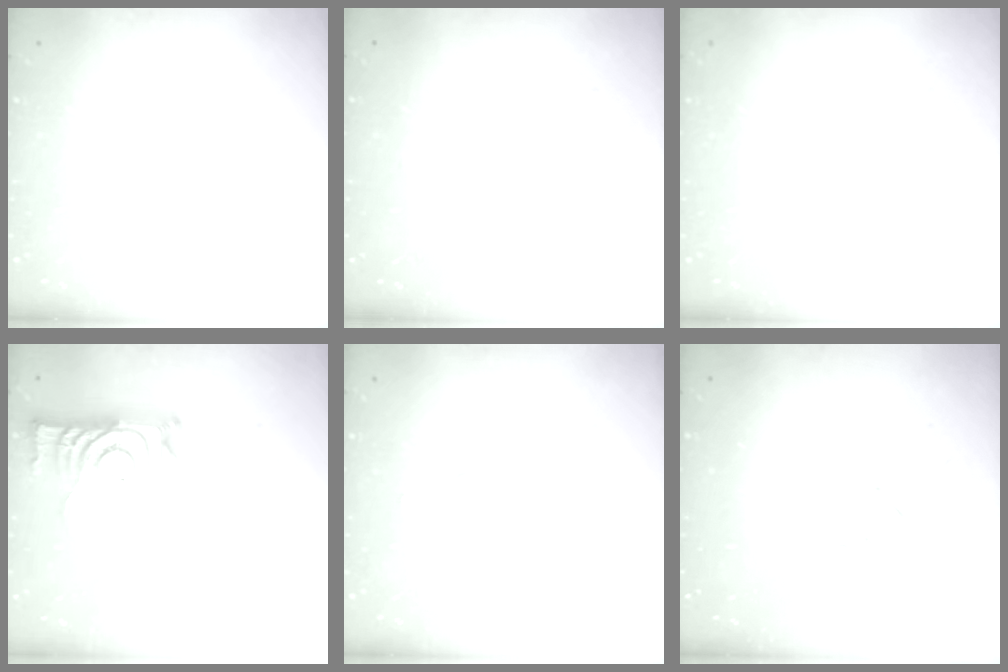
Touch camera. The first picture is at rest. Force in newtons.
{"total": 3.0, "press": 2.9, "slide": 0.4}
{"total": 1.7, "press": 1.7, "slide": 0.1}
{"total": 15.2, "press": 15.1, "slide": 1.1}
{"total": 2.8, "press": 2.8, "slide": 0.4}
{"total": 3.6, "press": 3.5, "slide": 0.4}